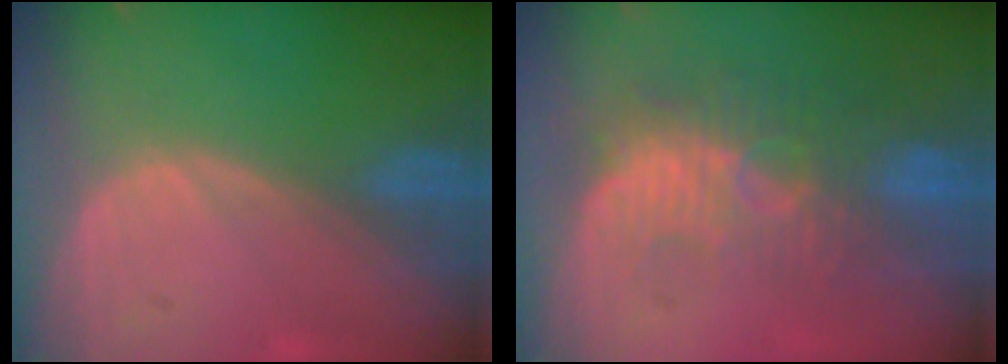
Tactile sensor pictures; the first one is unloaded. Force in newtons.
{"total": 9.4, "press": 8.7, "slide": 3.7}